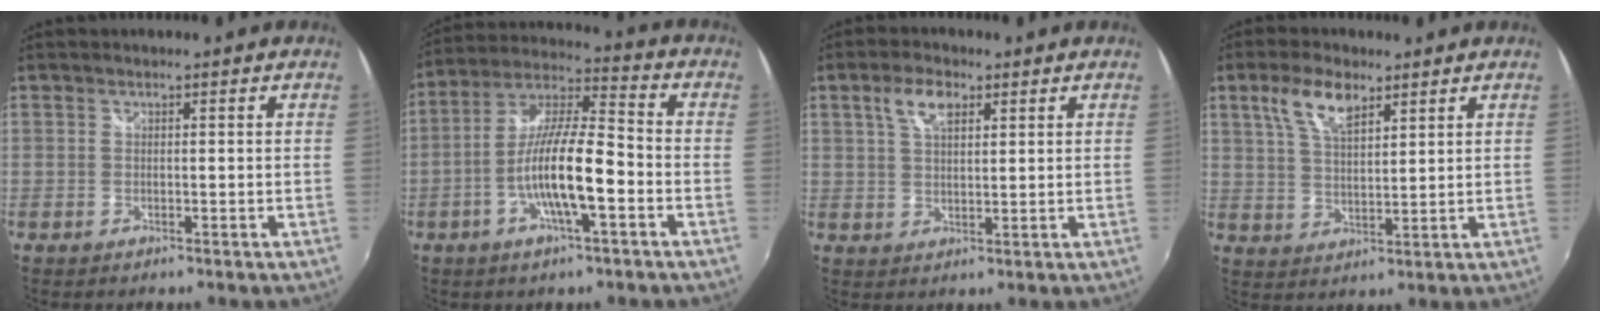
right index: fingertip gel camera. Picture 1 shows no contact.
{"total": 13.4, "force": [-4.5, 2.6, 12.4], "torque": [-0.242, 0.000, -0.086]}
{"total": 5.5, "force": [2.7, 2.7, 4.0], "torque": [-0.074, 0.011, 0.048]}
{"total": 7.6, "force": [4.4, 3.2, 5.3], "torque": [-0.103, 0.013, 0.085]}